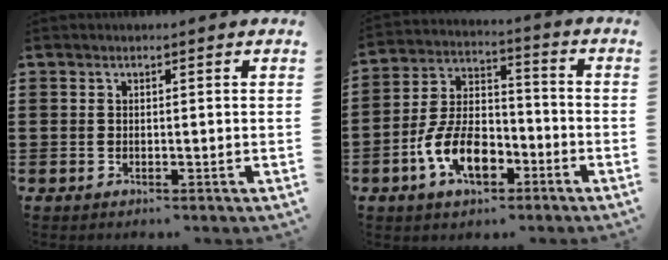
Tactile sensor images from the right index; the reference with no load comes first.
{"total": 10.3, "force": [-4.4, 5.7, 7.4], "torque": [-0.170, 0.002, -0.082]}